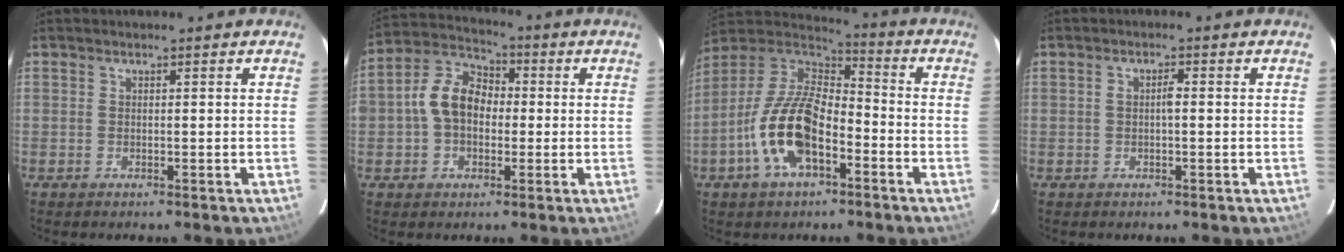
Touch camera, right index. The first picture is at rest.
{"total": 9.8, "force": [-0.5, 7.4, 6.4], "torque": [-0.135, 0.034, -0.010]}
{"total": 16.1, "force": [-6.3, 7.7, 12.7], "torque": [-0.261, 0.001, -0.121]}
{"total": 1.6, "force": [-0.1, 0.5, 1.5], "torque": [-0.029, 0.006, -0.003]}